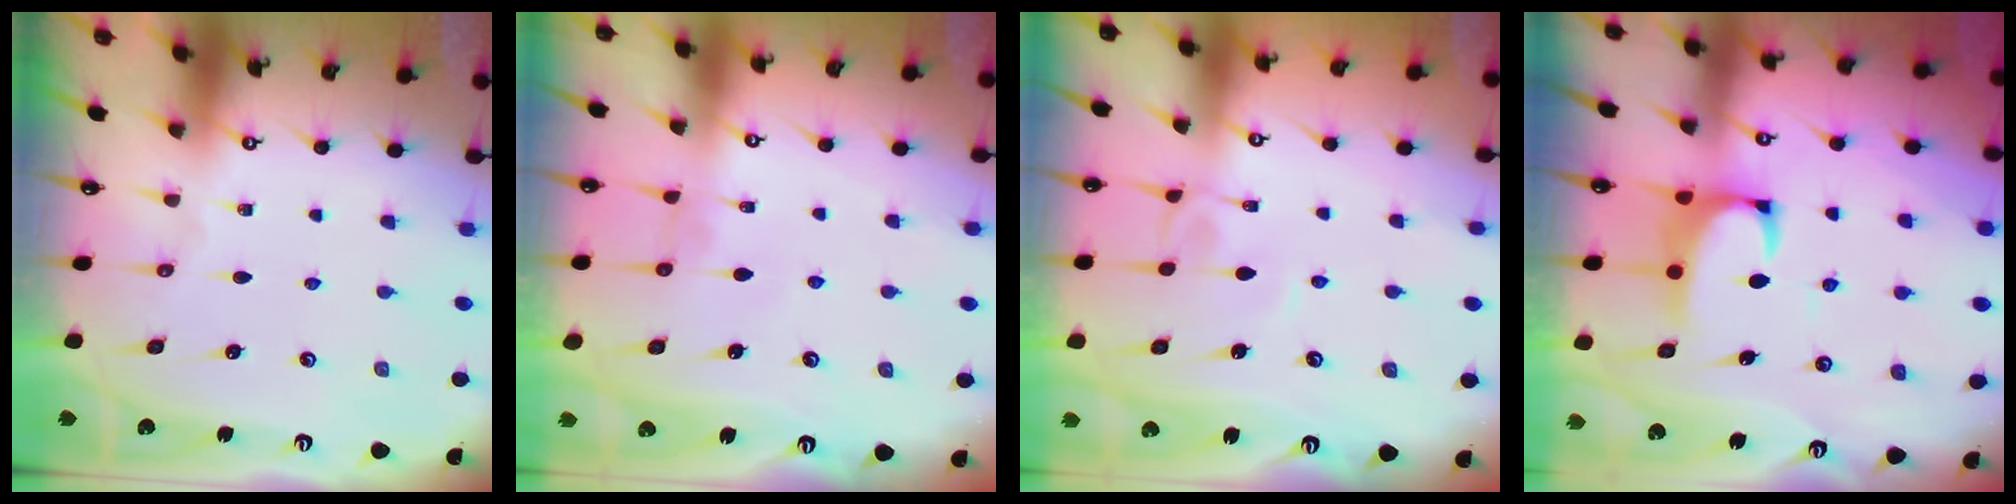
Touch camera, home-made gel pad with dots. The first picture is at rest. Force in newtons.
{"total": 0.0}
{"total": 2.4, "press": 2.4, "slide": 0.4}
{"total": 2.4, "press": 2.2, "slide": 0.9}